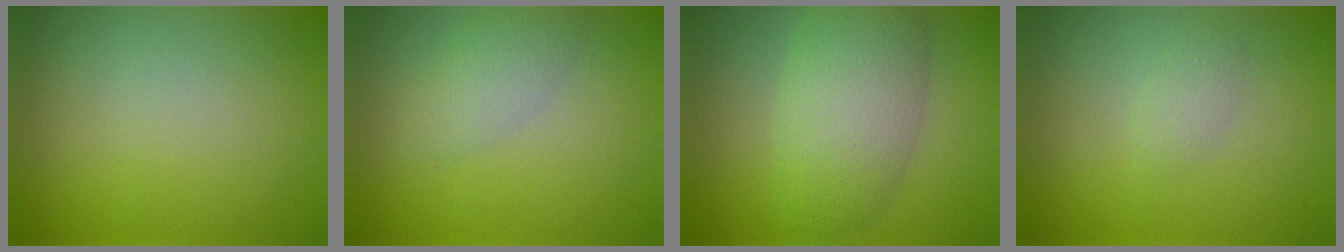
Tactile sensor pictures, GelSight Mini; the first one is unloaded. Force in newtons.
{"total": 2.3, "press": 2.3, "slide": 0.0}
{"total": 6.3, "press": 6.3, "slide": 0.3}
{"total": 1.1, "press": 1.1, "slide": 0.1}